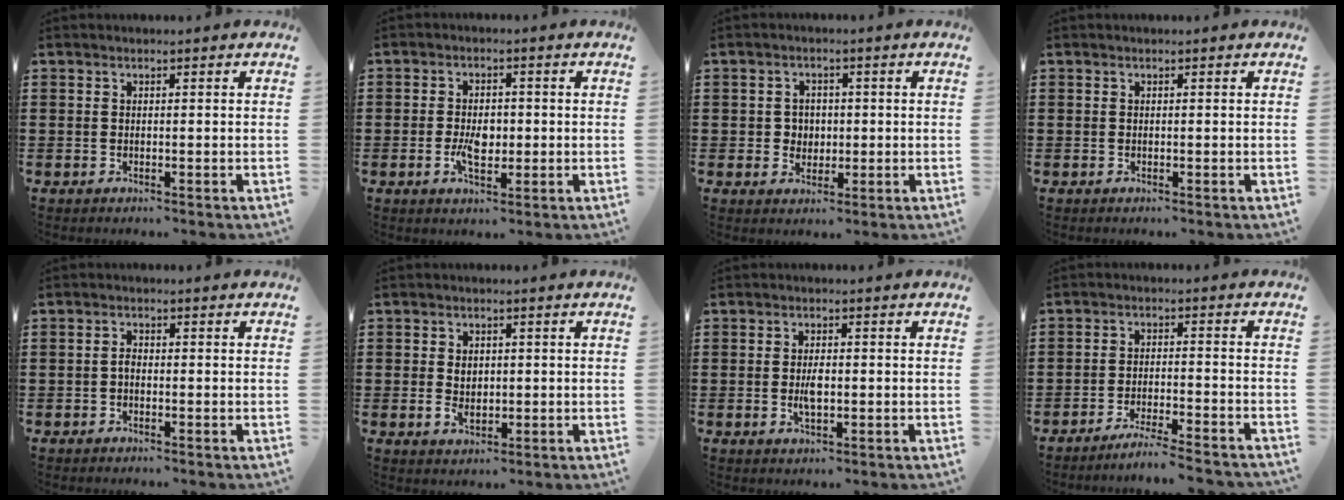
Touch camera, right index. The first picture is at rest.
{"total": 4.3, "force": [-0.7, 2.5, 3.4], "torque": [-0.062, 0.002, -0.016]}
{"total": 2.7, "force": [0.1, 2.6, 0.8], "torque": [-0.018, 0.006, -0.004]}
{"total": 0.0}
{"total": 1.3, "force": [-0.5, 0.6, 1.0], "torque": [-0.029, -0.004, -0.011]}
{"total": 2.8, "force": [0.0, 2.1, 1.8], "torque": [-0.031, 0.006, -0.004]}
{"total": 3.1, "force": [-0.3, 1.4, 2.8], "torque": [-0.052, 0.003, -0.006]}
{"total": 4.1, "force": [-3.8, -0.6, 1.3], "torque": [-0.030, -0.008, -0.078]}